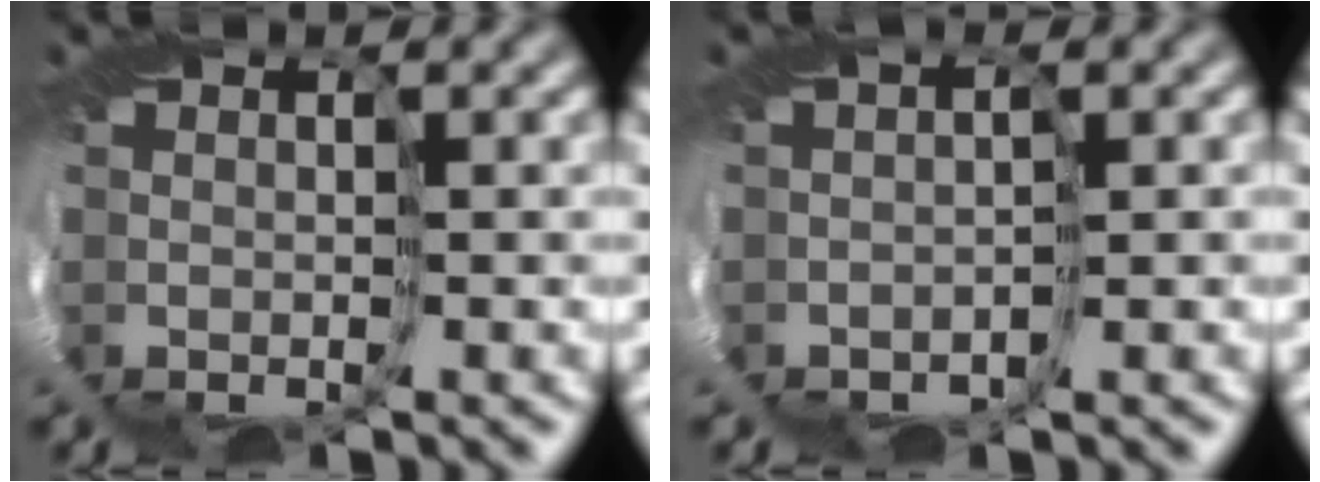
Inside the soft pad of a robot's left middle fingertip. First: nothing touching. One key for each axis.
{"total": 1.5, "fx": -1.4, "fy": 0.2, "fz": 0.2, "tx": 0.000, "ty": -0.005, "tz": -0.021}